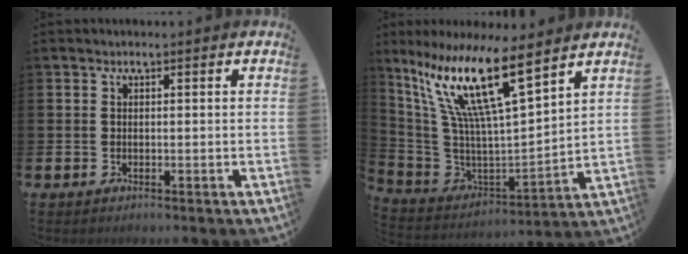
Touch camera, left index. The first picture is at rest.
{"total": 14.6, "force": [8.9, 2.8, 11.2], "torque": [-0.265, -0.058, 0.143]}